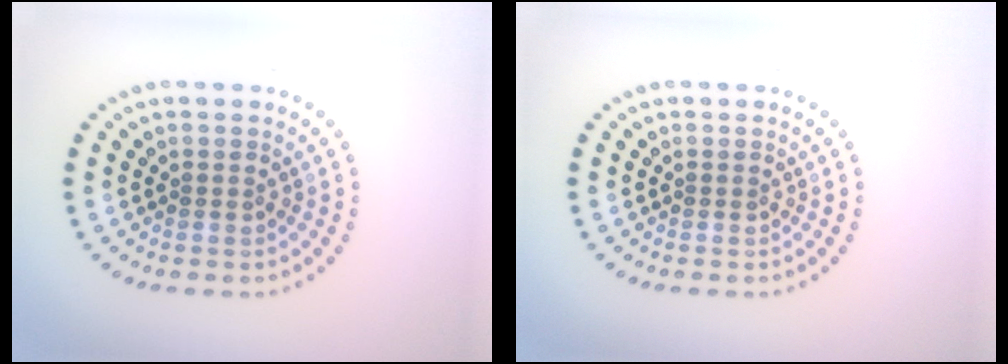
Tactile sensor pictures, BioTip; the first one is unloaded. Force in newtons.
{"total": 0.0}